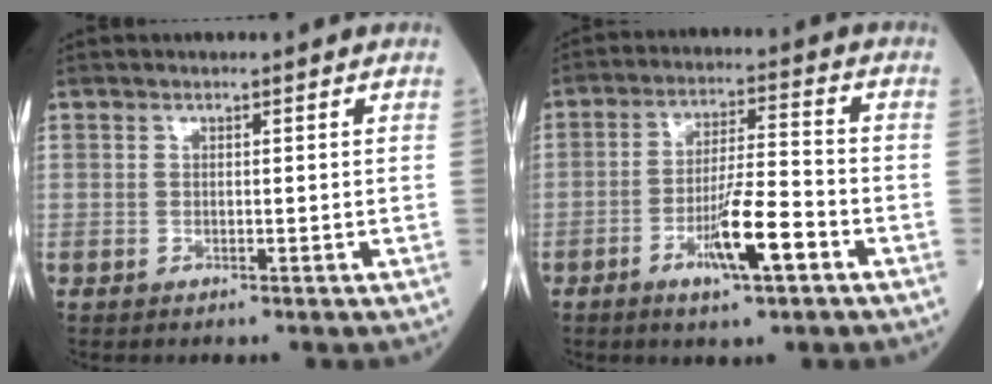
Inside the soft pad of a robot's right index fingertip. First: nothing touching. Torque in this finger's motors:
{"motor_torque": [0.43, -0.14, 0.53, 0.14]}